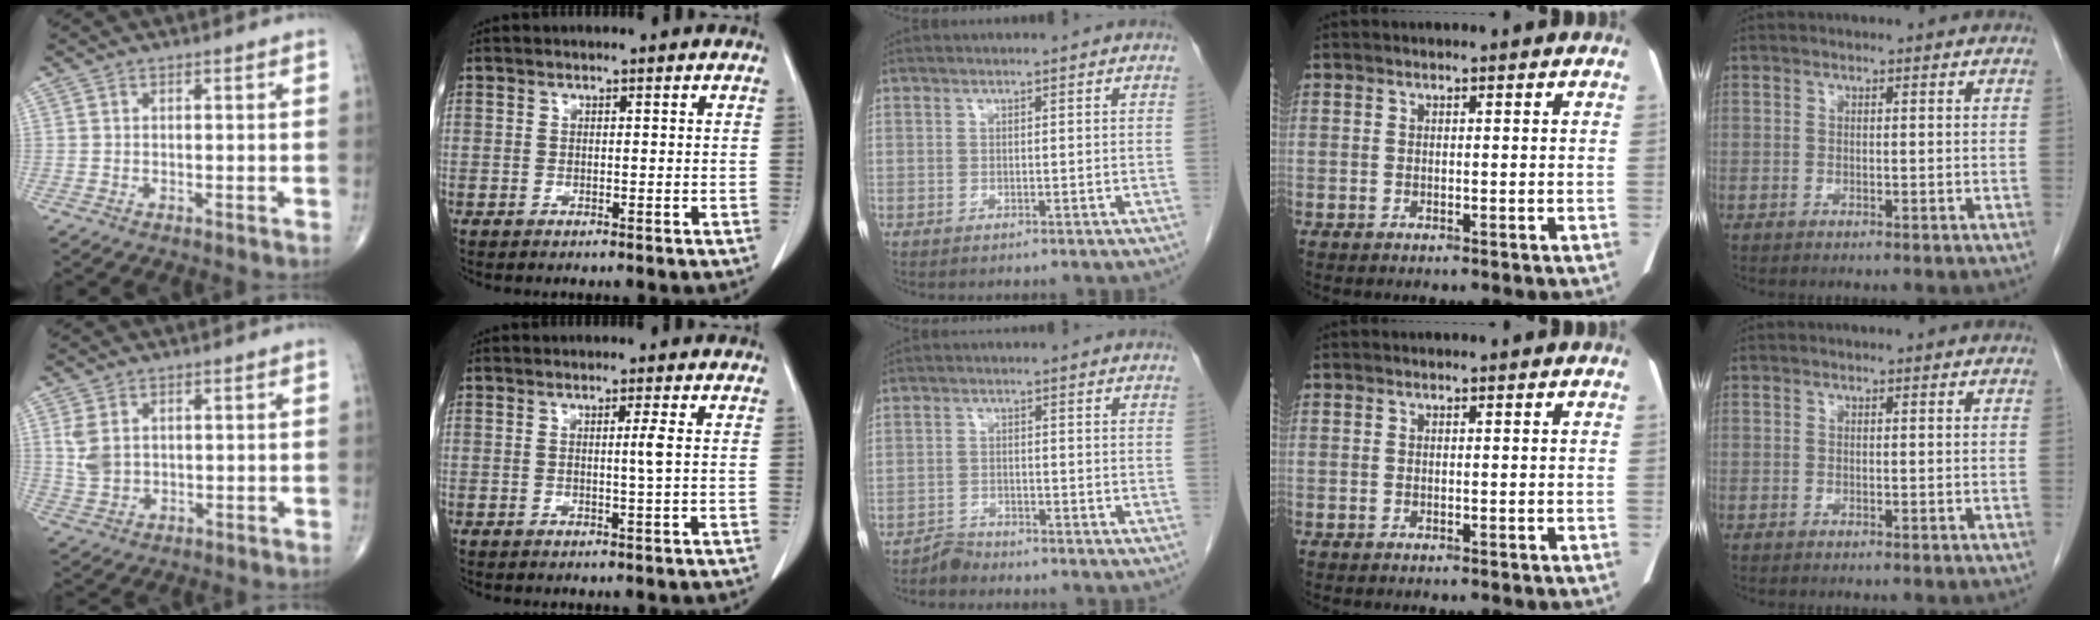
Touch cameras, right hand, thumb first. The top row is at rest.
{"thumb": {"total": 4.5, "force": [1.2, 3.1, 2.9], "torque": [-0.059, -0.004, 0.033]}, "index": {"total": 1.6, "force": [0.2, -0.6, 1.5], "torque": [-0.027, -0.001, 0.004]}, "middle": {"total": 1.9, "force": [-1.9, 0.2, -0.5], "torque": [0.011, -0.006, -0.034]}}